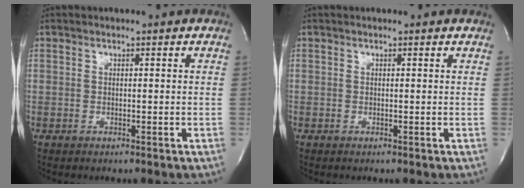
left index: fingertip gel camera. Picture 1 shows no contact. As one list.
[{"total": 0.0}]